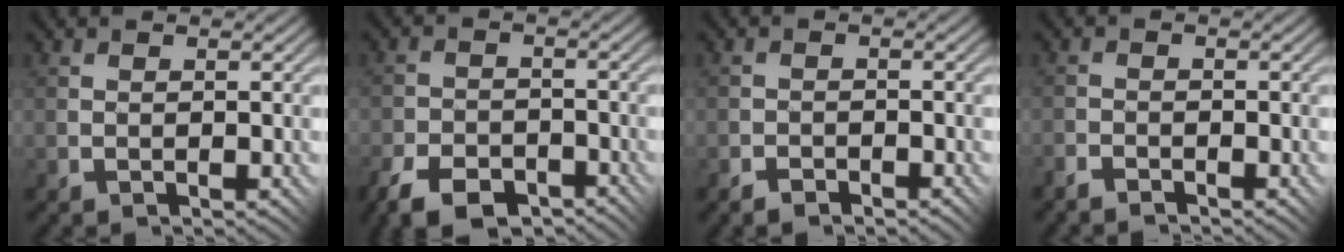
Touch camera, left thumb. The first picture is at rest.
{"total": 6.6, "force": [-5.1, 3.0, 3.0], "torque": [-0.063, -0.009, -0.096]}
{"total": 1.4, "force": [-1.4, 0.4, 0.2], "torque": [0.002, 0.005, -0.031]}
{"total": 2.0, "force": [-1.9, 0.4, 0.3], "torque": [-0.006, 0.002, -0.046]}